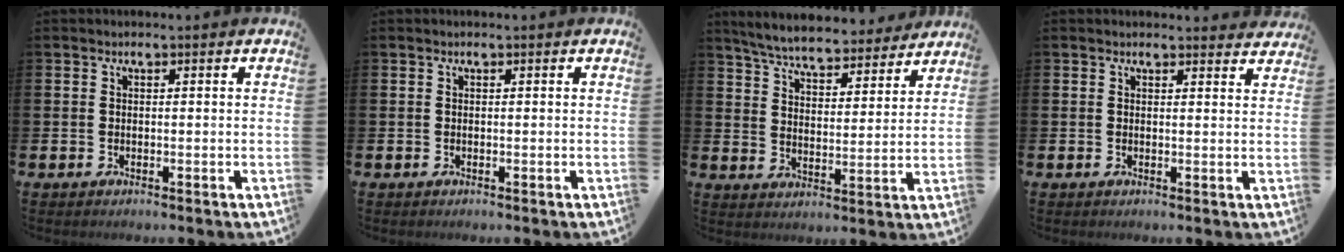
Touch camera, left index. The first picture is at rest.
{"total": 0.0}
{"total": 6.3, "force": [6.1, 0.9, 1.4], "torque": [-0.048, -0.043, 0.104]}
{"total": 1.6, "force": [1.6, 0.3, -0.1], "torque": [0.006, -0.007, 0.028]}